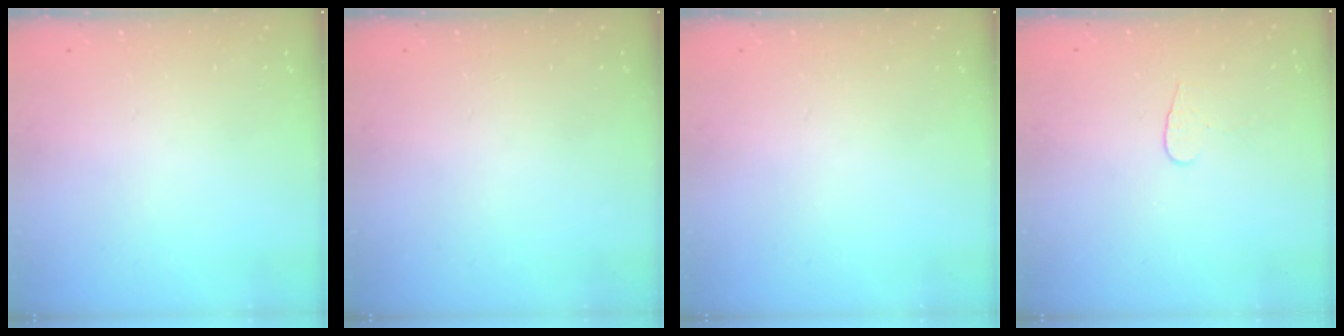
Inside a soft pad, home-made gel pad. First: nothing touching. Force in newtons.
{"total": 0.0}
{"total": 0.0}
{"total": 4.0, "press": 4.0, "slide": 0.4}